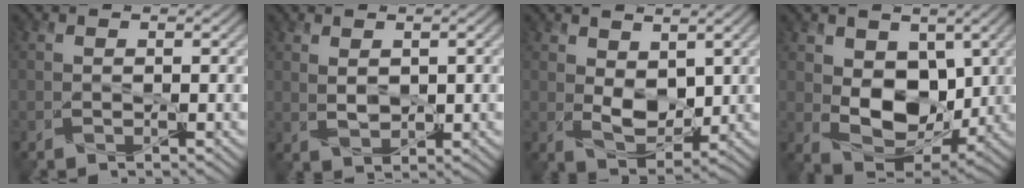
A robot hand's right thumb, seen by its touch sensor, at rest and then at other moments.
{"total": 2.1, "force": [1.0, 0.6, 1.8], "torque": [-0.049, -0.003, 0.020]}
{"total": 5.5, "force": [1.5, 3.0, 4.4], "torque": [-0.098, -0.011, 0.024]}
{"total": 9.6, "force": [0.9, 6.4, 7.1], "torque": [-0.146, -0.021, 0.021]}